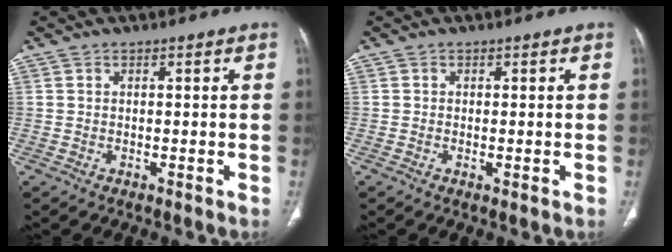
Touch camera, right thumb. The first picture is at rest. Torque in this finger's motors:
{"motor_torque": [0.56, 0.02, -0.05, -0.66, -0.02]}